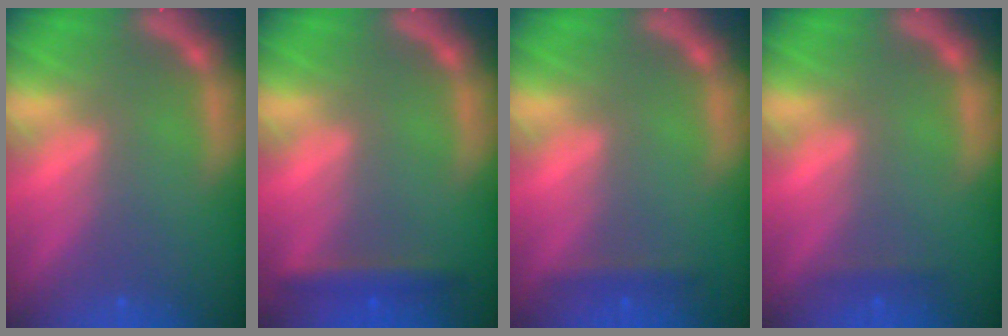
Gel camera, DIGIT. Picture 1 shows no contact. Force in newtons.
{"total": 2.4}
{"total": 1.4}
{"total": 0.9}